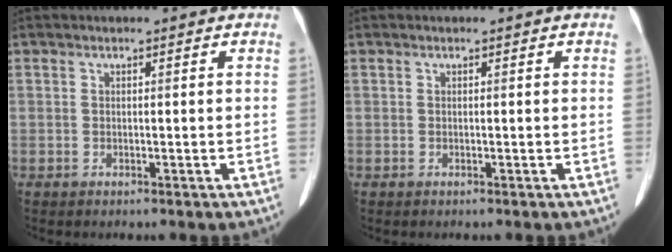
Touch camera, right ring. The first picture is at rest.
{"total": 0.0}